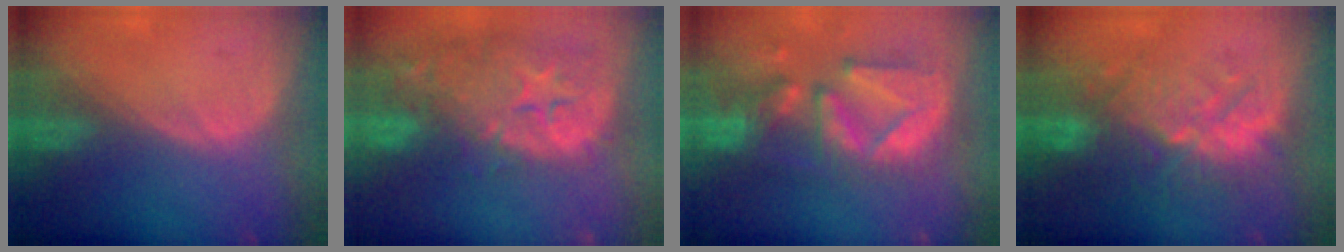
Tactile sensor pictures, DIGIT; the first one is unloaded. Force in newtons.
{"total": 14.6, "press": 11.8, "slide": 8.6}
{"total": 12.6, "press": 11.1, "slide": 6.0}
{"total": 10.3, "press": 9.8, "slide": 3.2}